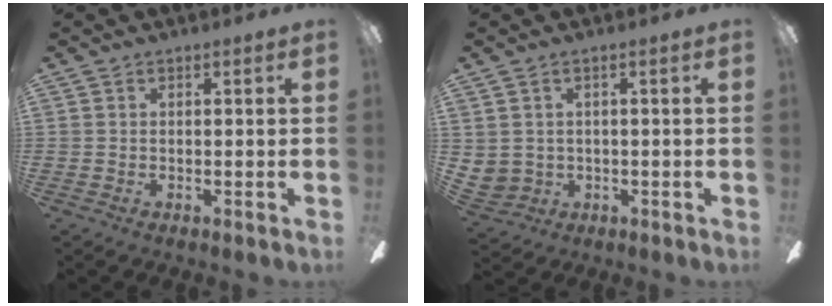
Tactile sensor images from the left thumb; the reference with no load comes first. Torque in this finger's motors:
{"motor_torque": [0.18, 0.28, -0.34, 0.39, 0.04]}